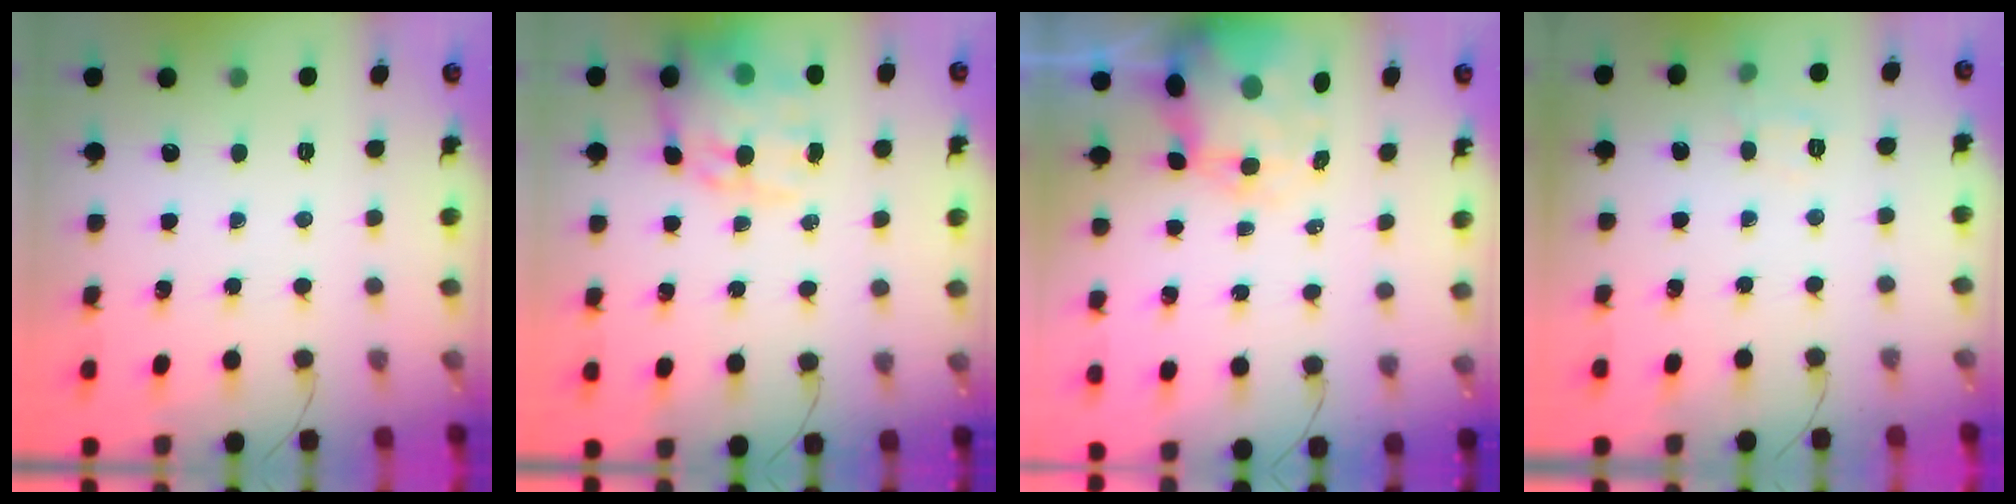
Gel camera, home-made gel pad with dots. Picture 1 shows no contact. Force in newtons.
{"total": 16.3, "press": 15.7, "slide": 4.5}
{"total": 7.2, "press": 6.8, "slide": 2.4}
{"total": 6.6, "press": 6.4, "slide": 1.7}